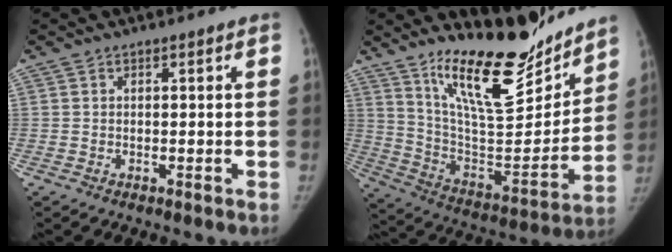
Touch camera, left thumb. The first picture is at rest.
{"total": 22.8, "force": [17.5, 7.1, 12.8], "torque": [-0.153, -0.119, 0.294]}